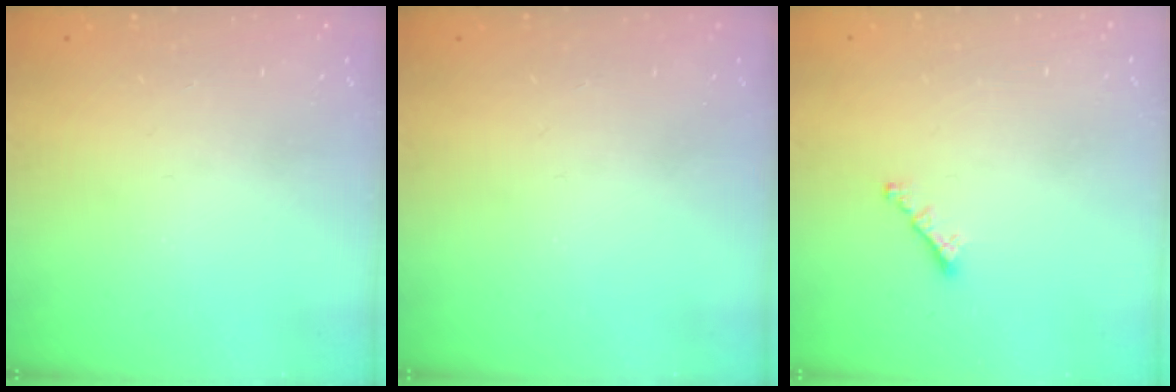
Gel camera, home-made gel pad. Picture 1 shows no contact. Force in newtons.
{"total": 0.0}
{"total": 1.6, "press": 1.5, "slide": 0.5}